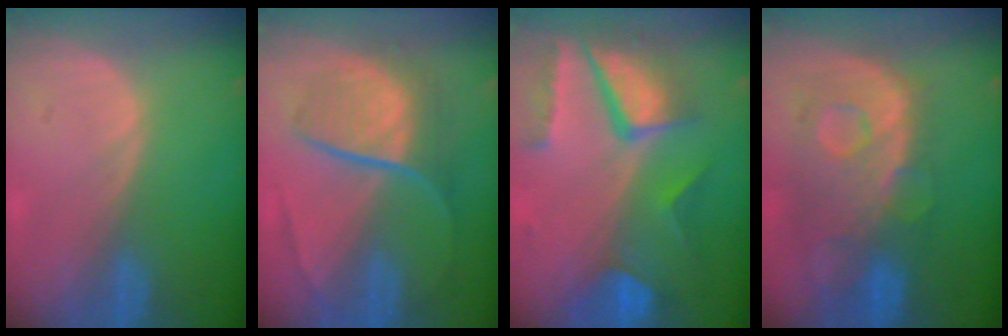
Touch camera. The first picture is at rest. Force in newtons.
{"total": 8.6, "press": 7.8, "slide": 3.7}
{"total": 10.5, "press": 8.7, "slide": 6.0}
{"total": 11.2, "press": 9.7, "slide": 5.6}